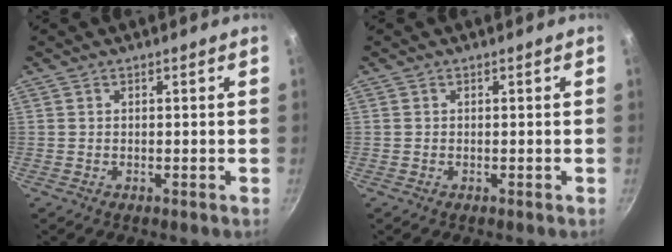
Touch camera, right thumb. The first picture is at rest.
{"total": 0.0}